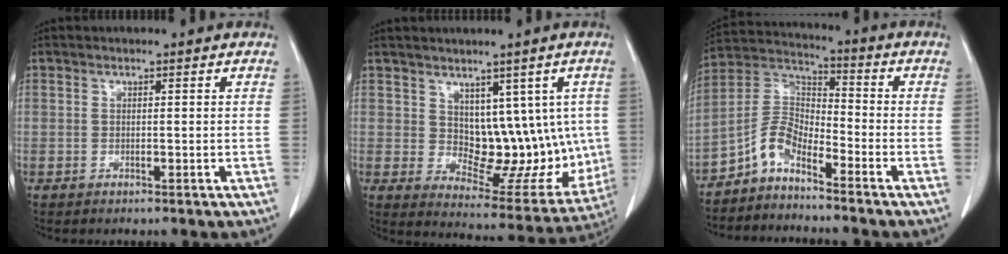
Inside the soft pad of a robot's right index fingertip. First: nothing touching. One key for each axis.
{"total": 12.2, "fx": 2.2, "fy": 7.3, "fz": 9.5, "tx": -0.097, "ty": 0.010, "tz": 0.055}
{"total": 6.8, "fx": -5.1, "fy": 2.2, "fz": 3.9, "tx": -0.091, "ty": 0.016, "tz": -0.107}